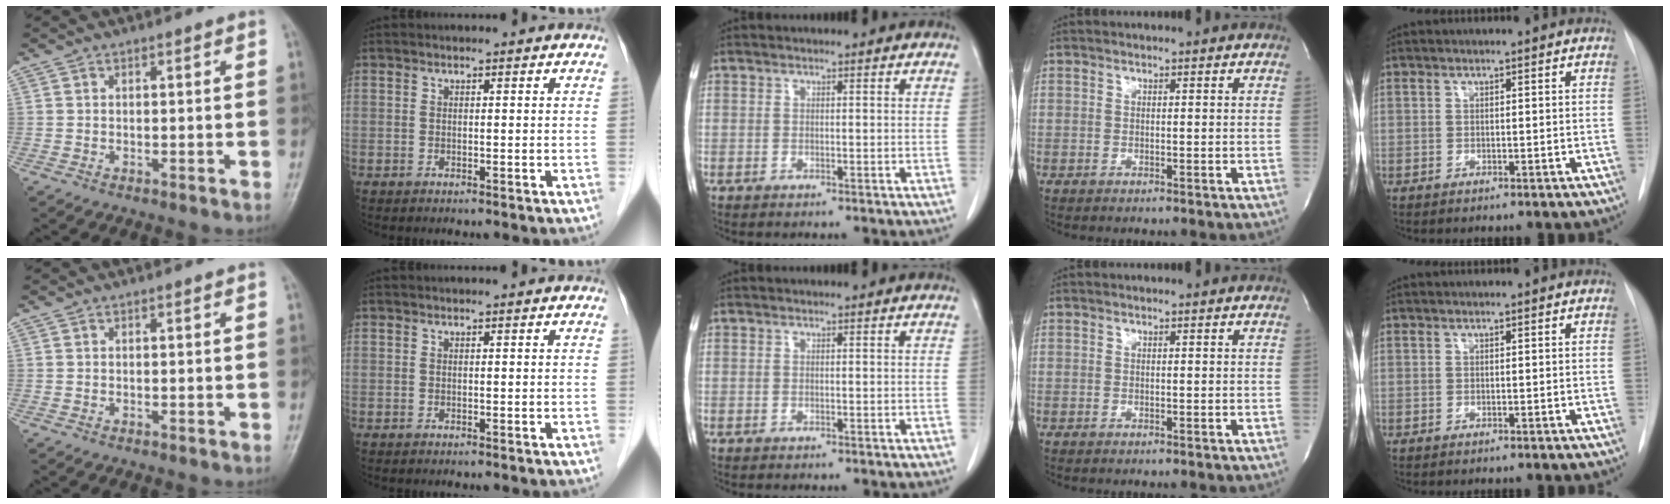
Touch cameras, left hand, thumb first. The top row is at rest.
{}